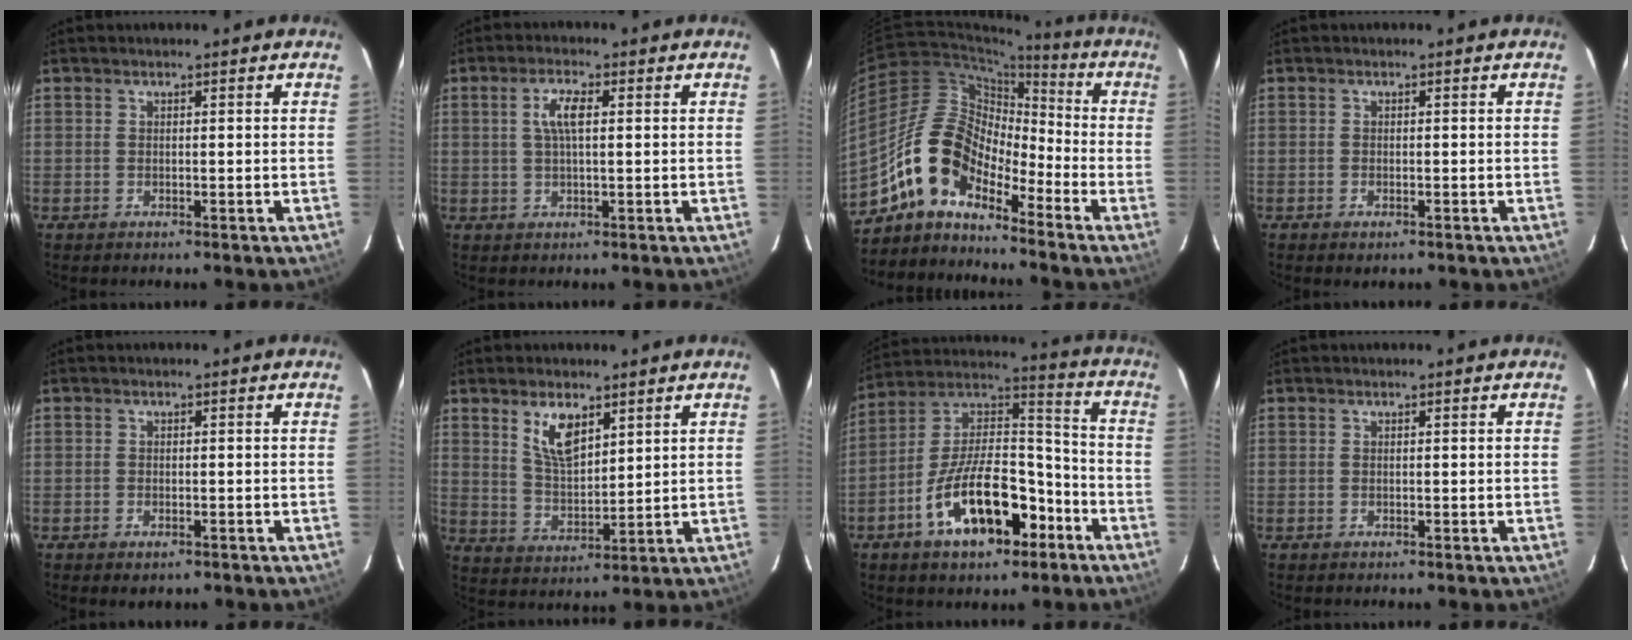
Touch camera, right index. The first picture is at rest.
{"total": 4.3, "force": [0.9, 1.3, 4.0], "torque": [-0.077, 0.007, 0.018]}
{"total": 11.8, "force": [-8.5, 5.8, 5.7], "torque": [-0.101, 0.026, -0.172]}
{"total": 1.2, "force": [-0.8, 0.7, 0.7], "torque": [-0.011, -0.003, -0.013]}
{"total": 1.9, "force": [-1.2, 1.1, 1.1], "torque": [-0.021, -0.004, -0.019]}
{"total": 7.9, "force": [4.4, 3.4, 5.6], "torque": [-0.099, 0.000, 0.093]}
{"total": 19.1, "force": [-9.2, 9.0, 14.1], "torque": [-0.256, 0.016, -0.146]}
{"total": 0.0}